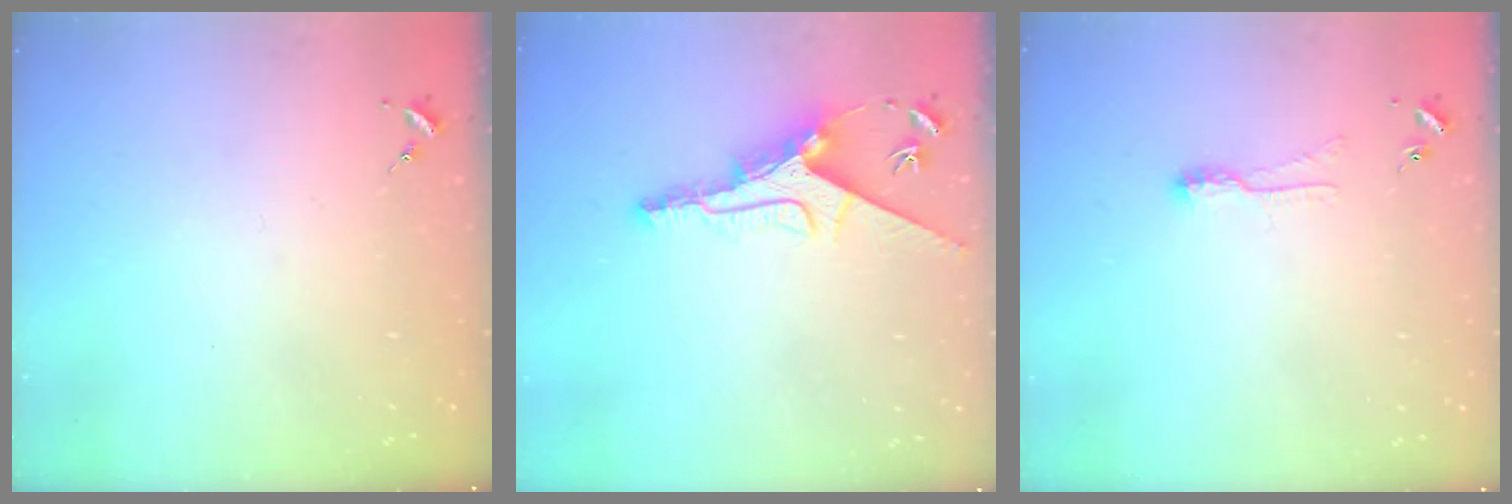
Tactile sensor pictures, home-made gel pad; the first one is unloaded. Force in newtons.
{"total": 10.4, "press": 10.4, "slide": 0.2}
{"total": 7.1, "press": 7.1, "slide": 0.8}